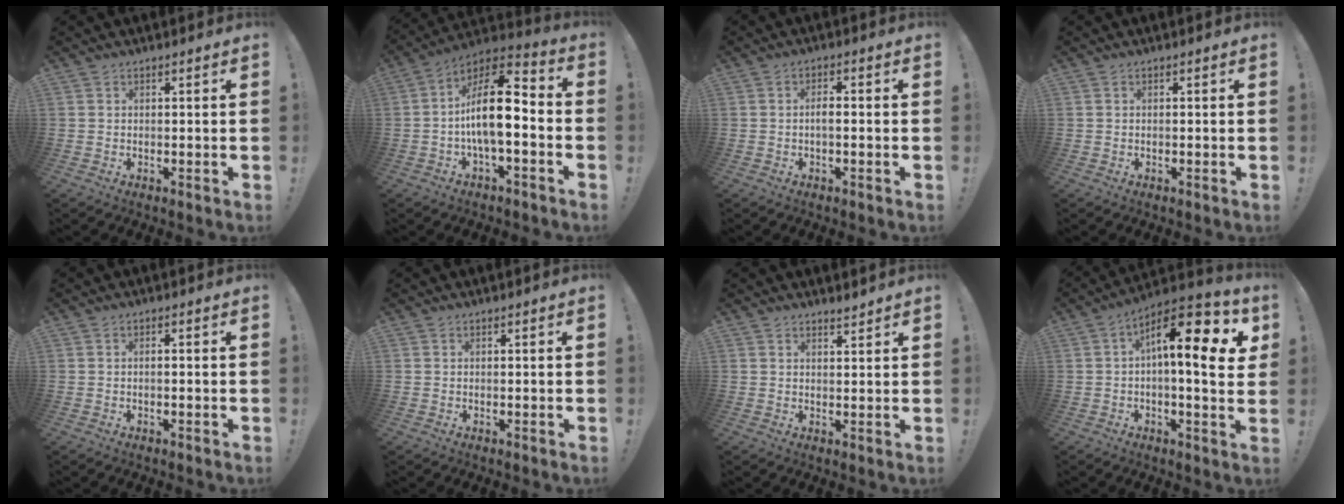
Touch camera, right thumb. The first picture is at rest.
{"total": 16.0, "force": [-1.2, 6.5, 14.6], "torque": [-0.253, 0.013, -0.020]}
{"total": 2.9, "force": [-0.8, 0.9, 2.7], "torque": [-0.058, 0.005, -0.016]}
{"total": 0.0}
{"total": 1.1, "force": [-0.6, 0.0, 1.0], "torque": [-0.022, 0.004, -0.010]}
{"total": 0.0}
{"total": 2.1, "force": [2.0, 0.4, 0.6], "torque": [-0.007, -0.013, 0.035]}
{"total": 16.2, "force": [4.9, 4.9, 14.6], "torque": [-0.231, -0.023, 0.069]}